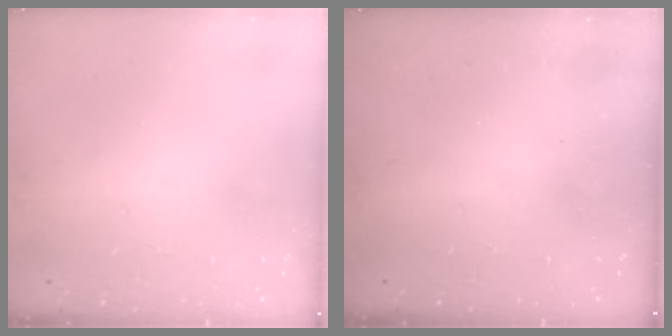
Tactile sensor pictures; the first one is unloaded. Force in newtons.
{"total": 2.3, "press": 2.2, "slide": 0.8}